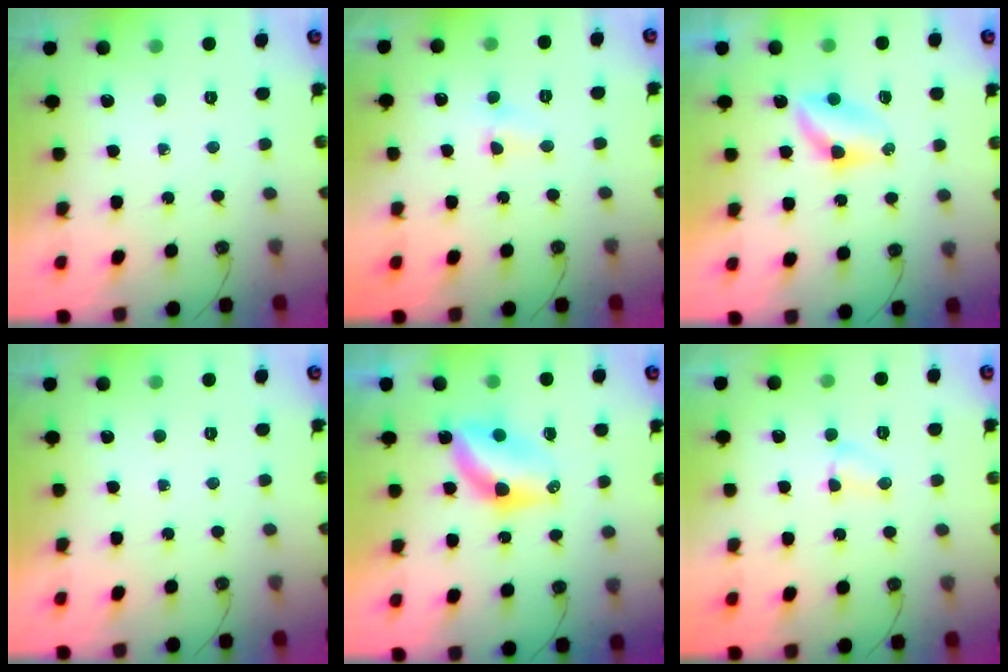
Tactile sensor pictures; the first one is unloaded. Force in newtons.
{"total": 3.8, "press": 3.8, "slide": 0.5}
{"total": 4.3, "press": 4.3, "slide": 0.5}
{"total": 0.0}
{"total": 7.2, "press": 7.2, "slide": 0.3}
{"total": 2.9, "press": 2.9, "slide": 0.3}